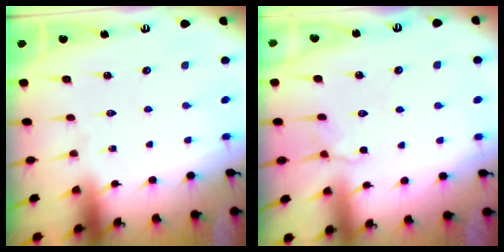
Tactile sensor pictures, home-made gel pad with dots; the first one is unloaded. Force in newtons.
{"total": 4.7, "press": 4.4, "slide": 1.5}